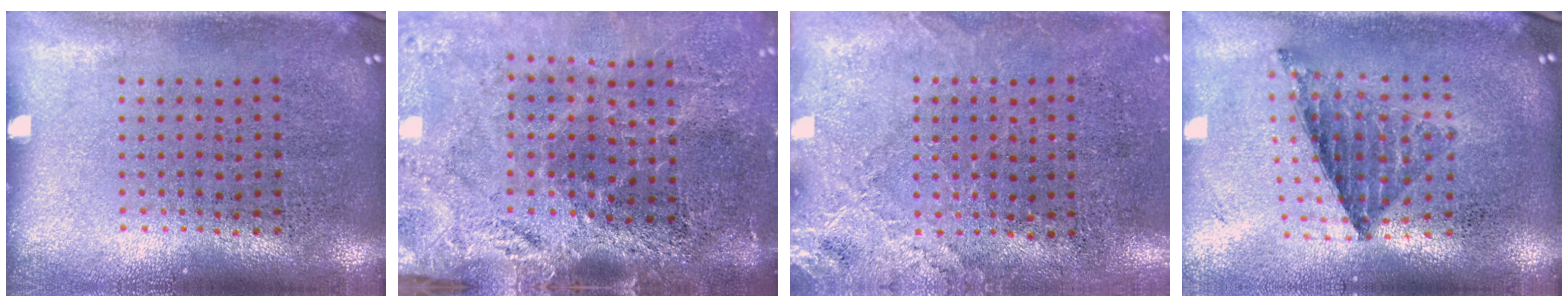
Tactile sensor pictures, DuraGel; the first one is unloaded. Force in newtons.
{"total": 4.2, "press": 3.5, "slide": 2.3}
{"total": 2.6, "press": 2.4, "slide": 1.0}
{"total": 0.7, "press": 0.7, "slide": 0.0}